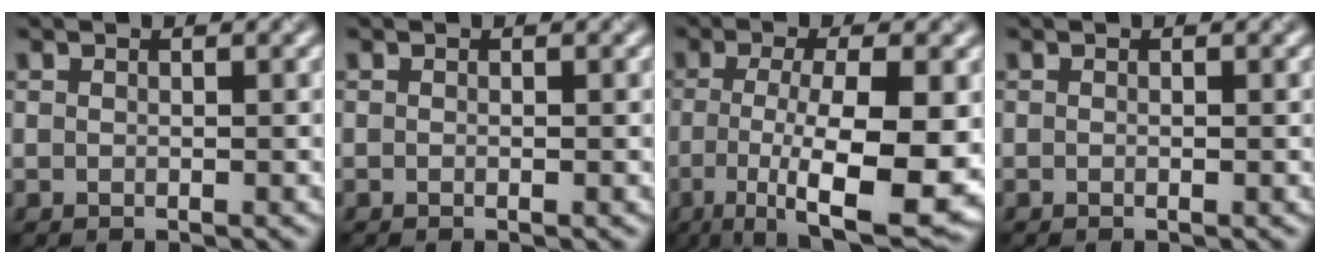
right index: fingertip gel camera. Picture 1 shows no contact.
{"total": 0.0}
{"total": 10.7, "force": [-2.4, 2.8, 10.0], "torque": [-0.163, -0.017, -0.030]}
{"total": 0.0}